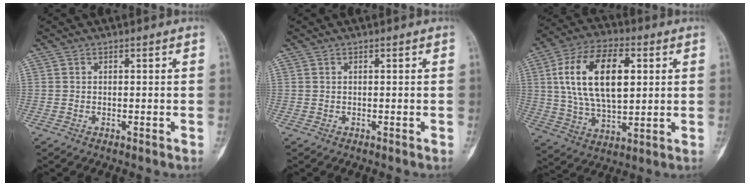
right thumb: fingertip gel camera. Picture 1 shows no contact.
{"total": 0.0}
{"total": 18.6, "force": [4.0, 10.1, 15.2], "torque": [-0.260, 0.001, 0.073]}